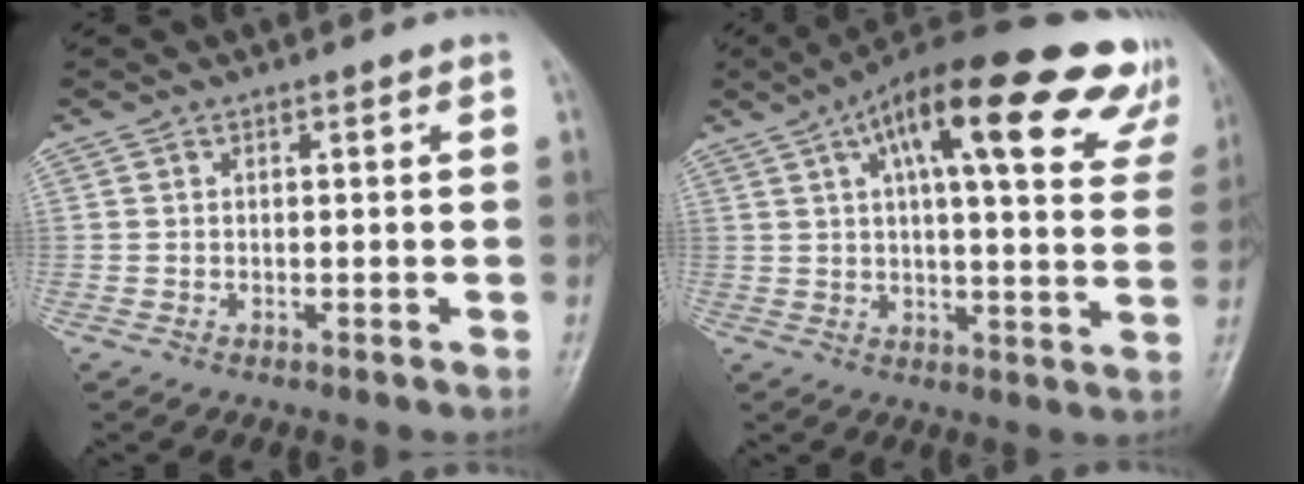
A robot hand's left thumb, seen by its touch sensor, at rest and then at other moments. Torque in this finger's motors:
{"motor_torque": [0.67, 0.73, 1.79, -0.98, 0.44]}